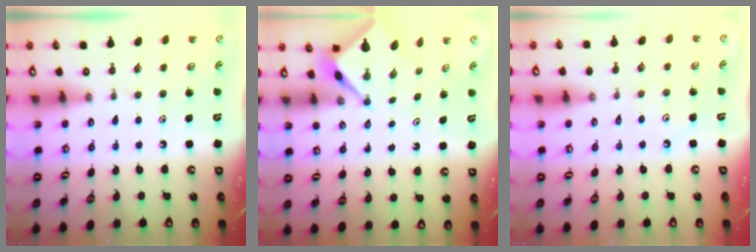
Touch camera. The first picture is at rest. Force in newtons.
{"total": 2.6, "press": 2.6, "slide": 0.1}
{"total": 1.6, "press": 1.6, "slide": 0.3}